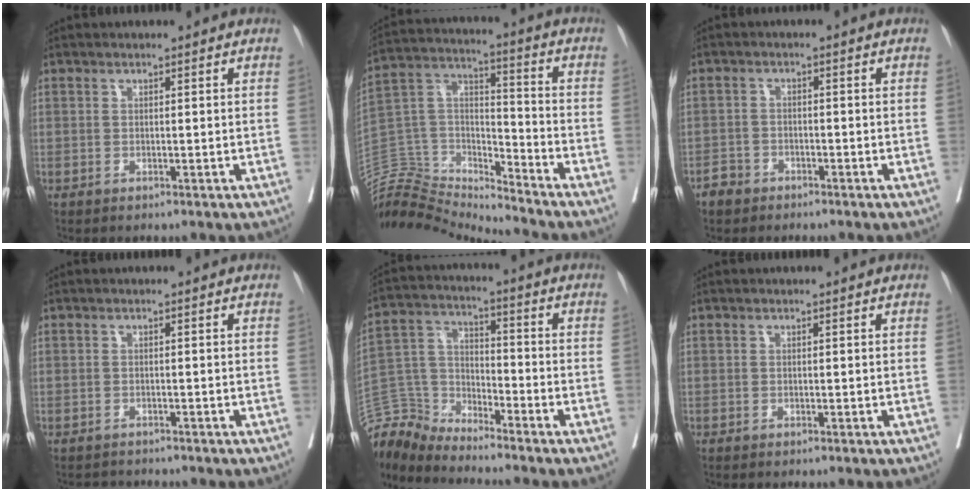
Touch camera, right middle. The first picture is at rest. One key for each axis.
{"total": 14.6, "fx": -14.6, "fy": -0.1, "fz": 0.0, "tx": 0.007, "ty": 0.059, "tz": -0.274}
{"total": 2.5, "fx": -1.9, "fy": 1.7, "fz": 0.3, "tx": -0.009, "ty": 0.007, "tz": -0.033}
{"total": 1.7, "fx": -1.7, "fy": -0.1, "fz": -0.1, "tx": 0.003, "ty": -0.010, "tz": -0.028}
{"total": 8.5, "fx": -8.4, "fy": 0.4, "fz": -1.0, "tx": 0.016, "ty": 0.034, "tz": -0.167}
{"total": 0.0}